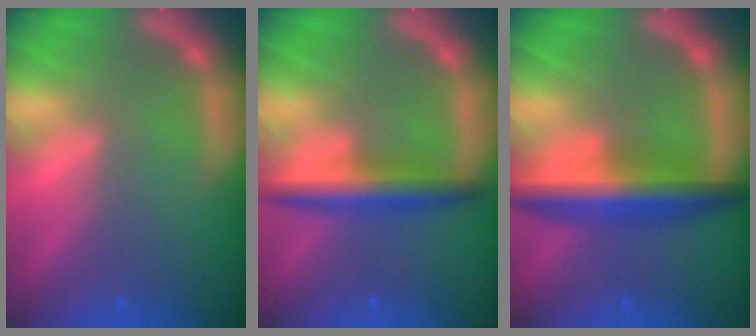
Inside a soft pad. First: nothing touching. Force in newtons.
{"total": 4.5}
{"total": 6.6}